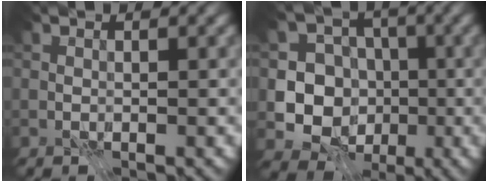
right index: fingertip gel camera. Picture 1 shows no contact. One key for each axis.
{"total": 8.2, "fx": -1.8, "fy": 7.5, "fz": 2.8, "tx": -0.036, "ty": -0.011, "tz": -0.057}